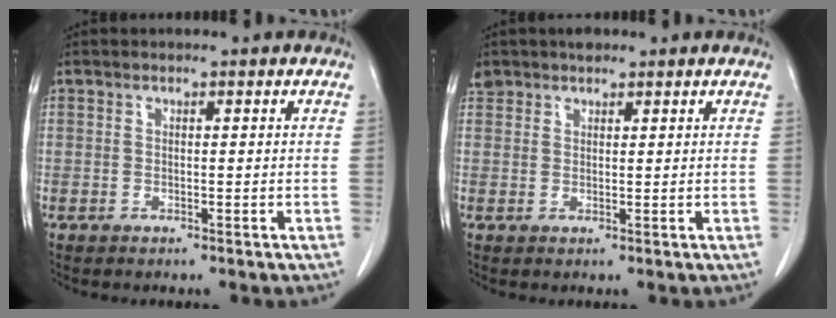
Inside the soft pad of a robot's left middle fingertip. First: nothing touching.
{"total": 2.6, "force": [2.1, 1.5, 0.4], "torque": [-0.013, 0.013, 0.038]}